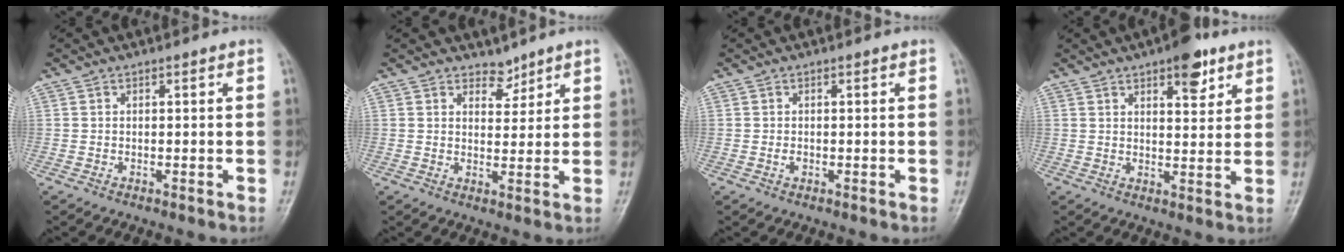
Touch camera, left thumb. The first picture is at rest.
{"total": 3.2, "force": [2.7, 1.8, 0.5], "torque": [0.013, -0.020, 0.041]}
{"total": 1.0, "force": [-0.2, 0.8, 0.6], "torque": [-0.008, 0.000, -0.005]}
{"total": 7.6, "force": [4.5, 3.2, 5.3], "torque": [-0.049, -0.020, 0.058]}